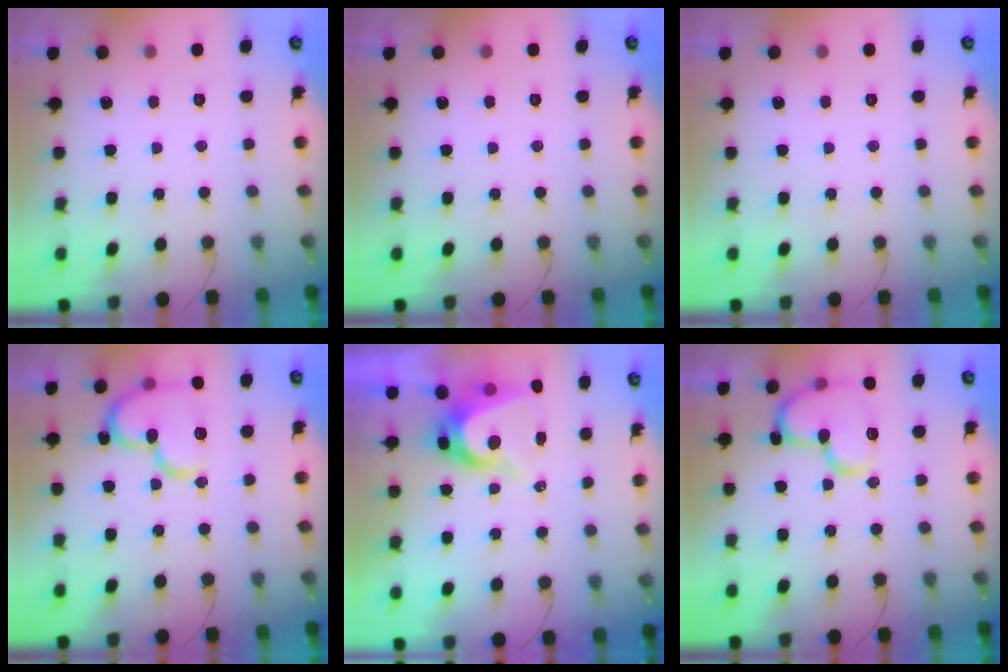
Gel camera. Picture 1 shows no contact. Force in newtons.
{"total": 0.0}
{"total": 0.0}
{"total": 17.4, "press": 17.3, "slide": 1.8}
{"total": 8.6, "press": 8.5, "slide": 1.0}
{"total": 15.5, "press": 15.4, "slide": 1.5}